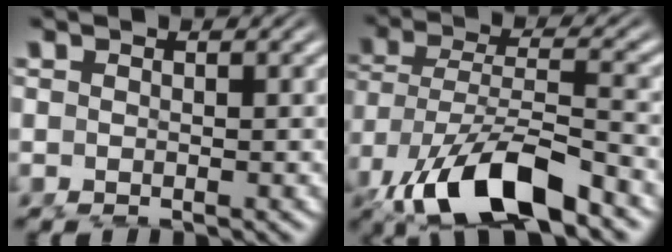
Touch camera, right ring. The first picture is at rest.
{"total": 7.6, "force": [-3.6, 2.7, 6.1], "torque": [-0.126, -0.041, -0.035]}